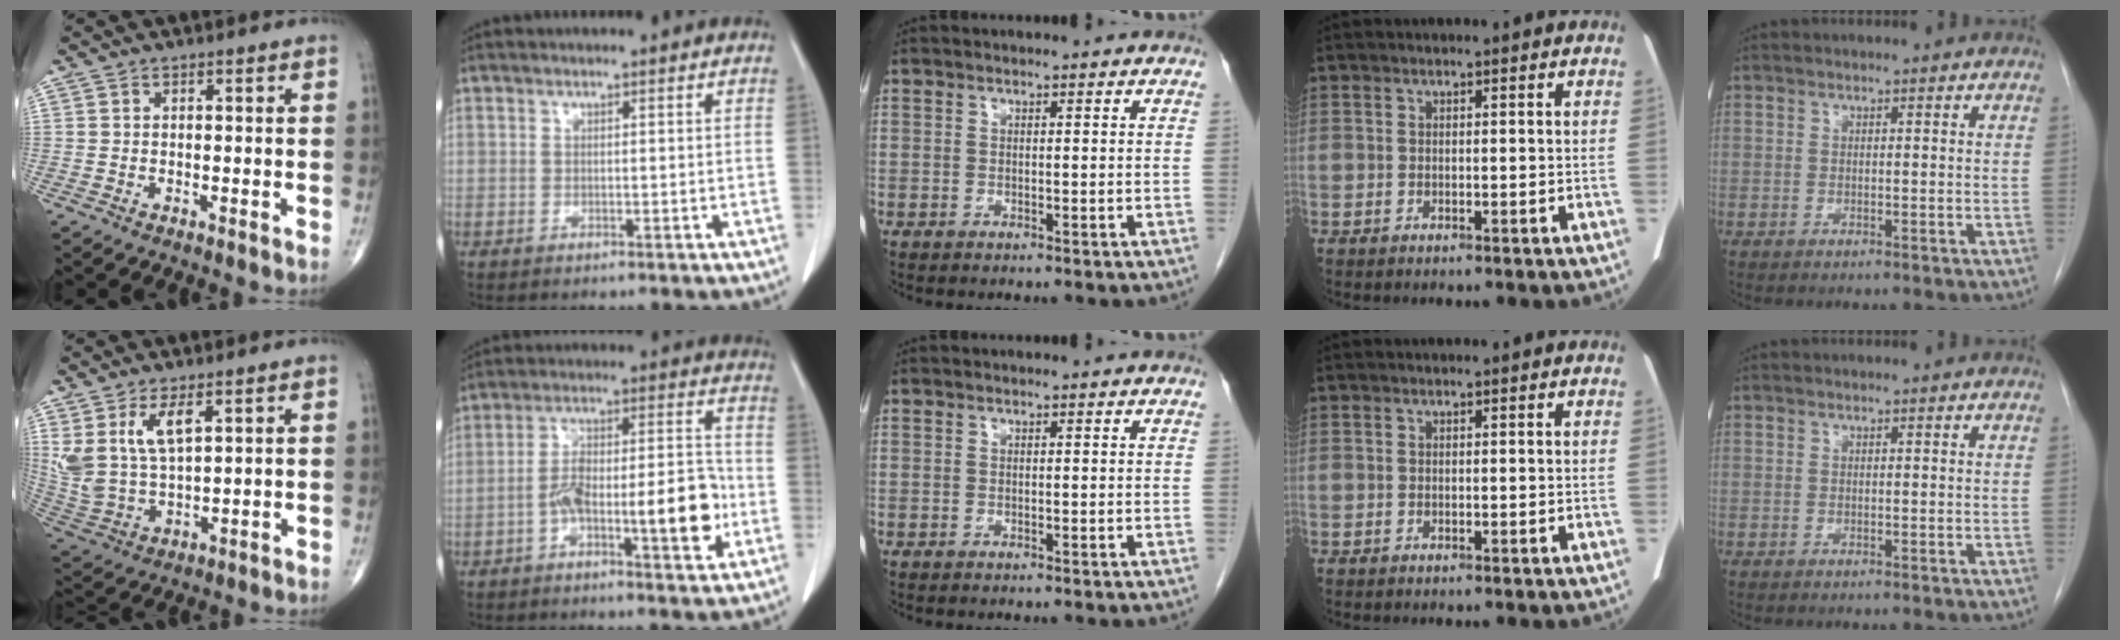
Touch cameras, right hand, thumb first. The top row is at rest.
{"thumb": {"total": 10.6, "force": [4.6, 4.9, 8.3], "torque": [-0.168, -0.019, 0.107]}, "index": {"total": 12.8, "force": [-4.1, 3.0, 11.7], "torque": [-0.185, 0.029, -0.061]}}